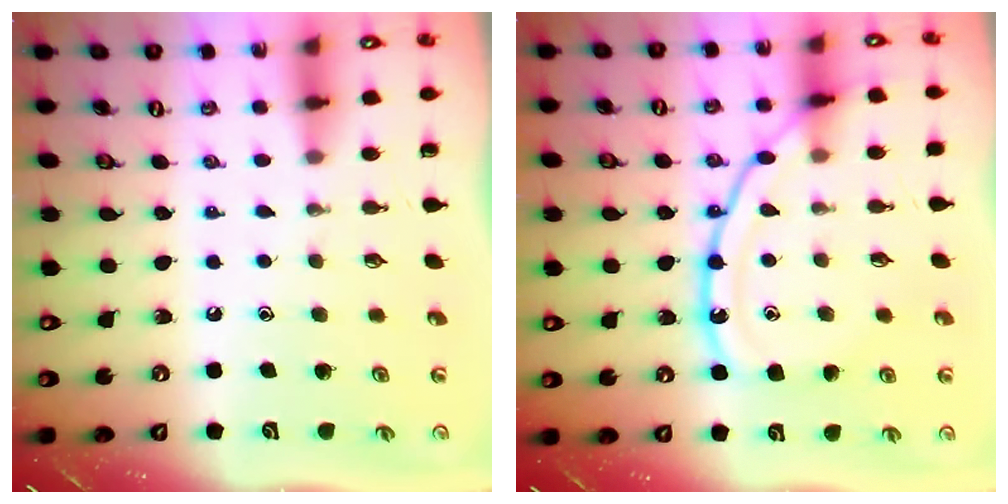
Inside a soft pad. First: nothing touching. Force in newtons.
{"total": 14.9, "press": 14.8, "slide": 1.2}